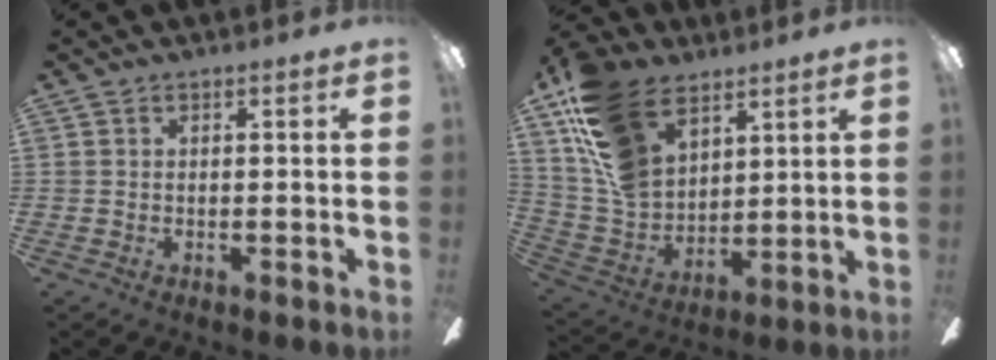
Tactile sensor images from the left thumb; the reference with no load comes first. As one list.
[{"total": 18.7, "force": [10.7, 11.6, 9.9], "torque": [-0.221, -0.040, 0.209]}]